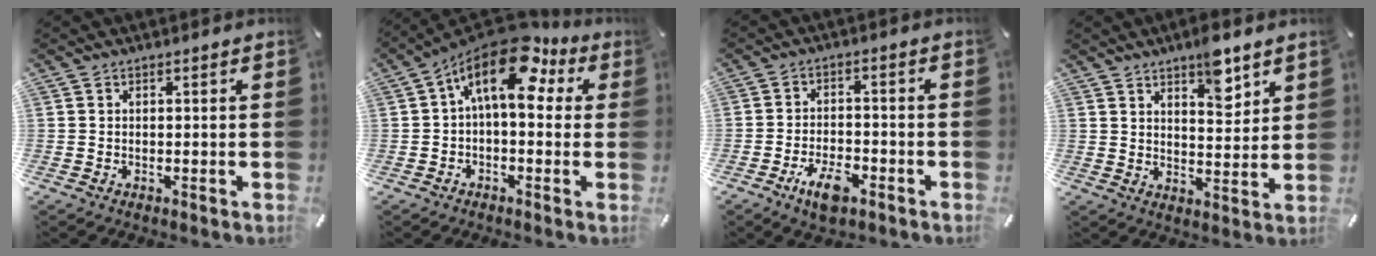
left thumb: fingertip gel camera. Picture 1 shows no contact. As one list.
[{"total": 16.1, "force": [6.8, 8.1, 12.1], "torque": [-0.211, -0.048, 0.111]}, {"total": 7.3, "force": [-4.4, 3.3, 4.9], "torque": [-0.096, 0.017, -0.078]}, {"total": 8.6, "force": [6.5, 3.2, 4.6], "torque": [-0.052, -0.045, 0.108]}]